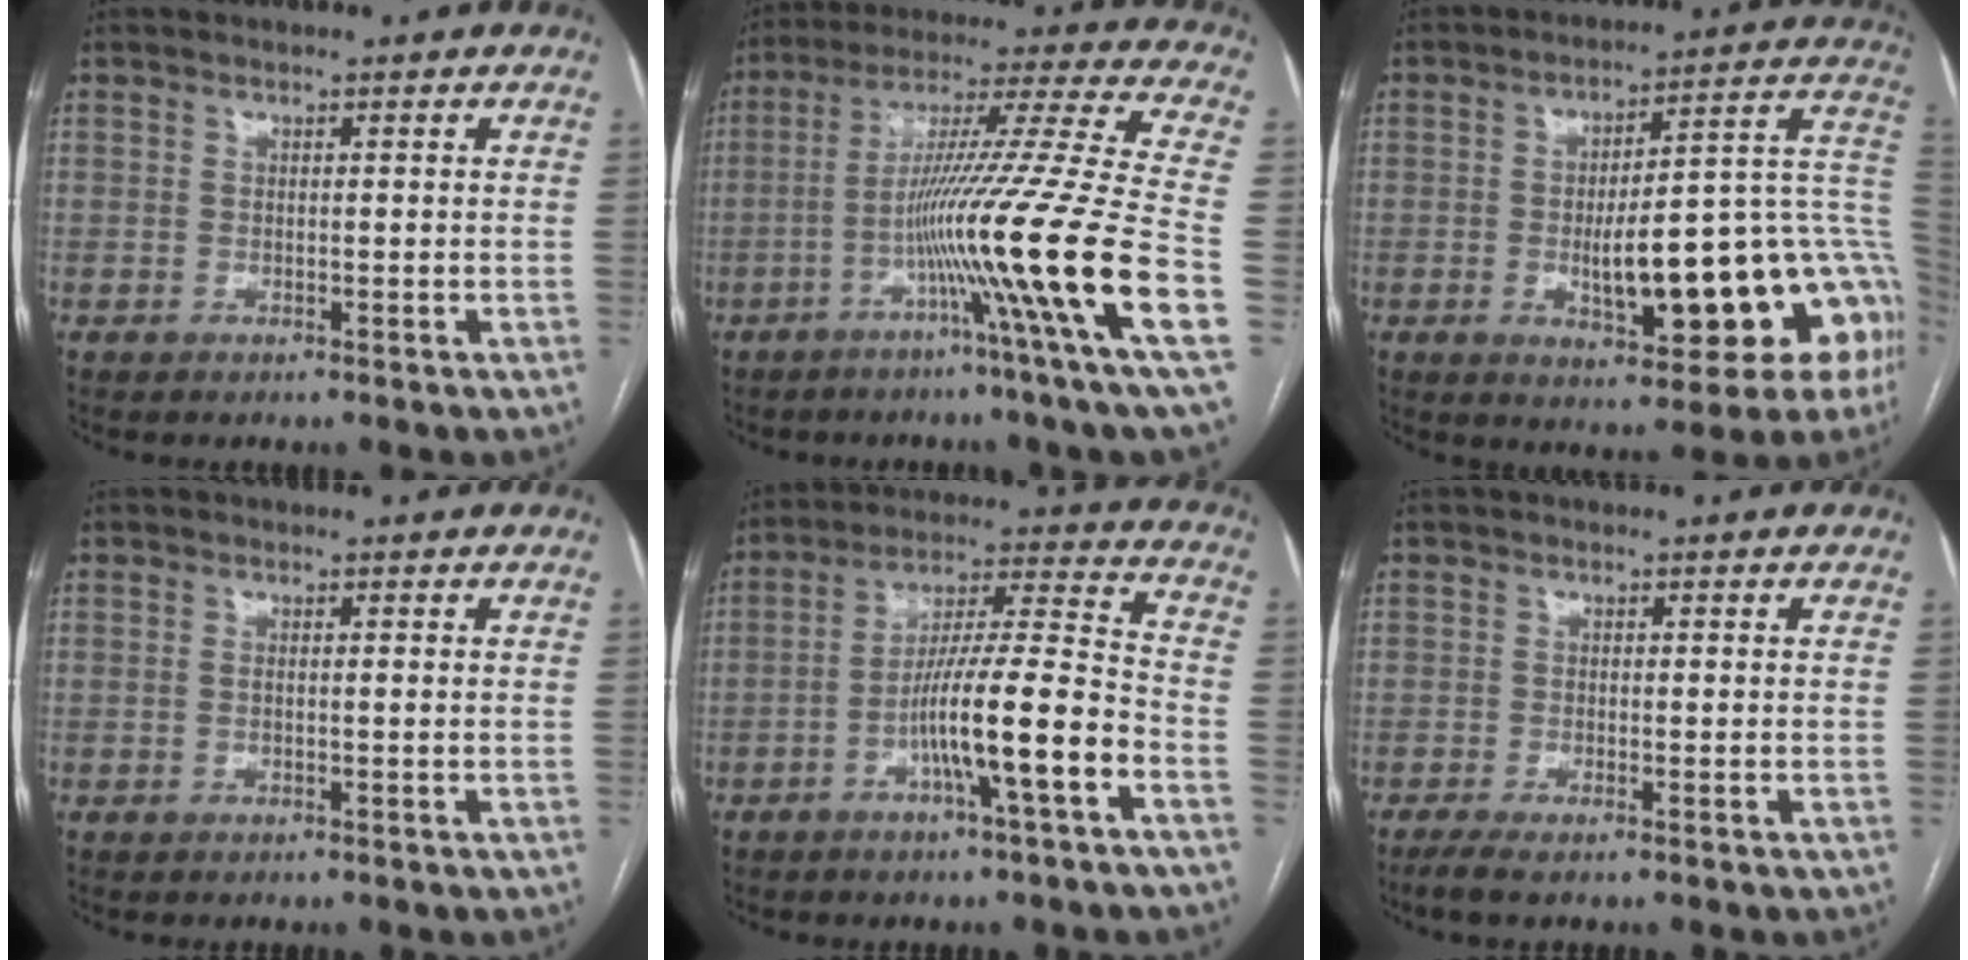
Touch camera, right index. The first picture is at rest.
{"total": 24.3, "force": [-6.7, -2.5, 23.3], "torque": [-0.367, -0.023, -0.130]}
{"total": 22.3, "force": [-5.2, 6.0, 20.9], "torque": [-0.189, 0.036, -0.056]}
{"total": 0.7, "force": [0.0, 0.0, 0.7], "torque": [-0.017, -0.001, 0.000]}
{"total": 13.0, "force": [-5.2, -0.1, 11.9], "torque": [-0.210, 0.010, -0.090]}
{"total": 2.4, "force": [-1.6, 0.3, 1.8], "torque": [-0.034, -0.006, -0.033]}